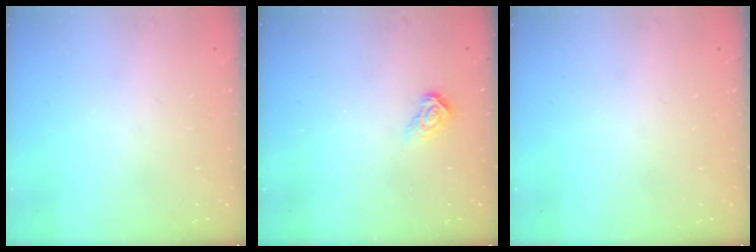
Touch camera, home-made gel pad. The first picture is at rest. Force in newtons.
{"total": 6.2, "press": 6.2, "slide": 0.4}
{"total": 0.0}